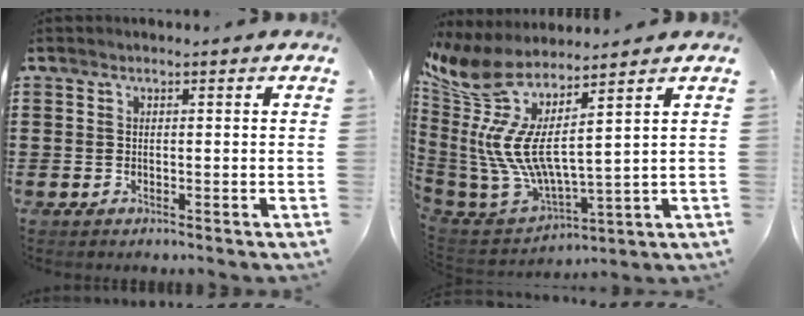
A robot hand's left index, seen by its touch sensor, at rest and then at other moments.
{"total": 9.6, "force": [2.7, 2.9, 8.8], "torque": [-0.235, -0.066, 0.025]}